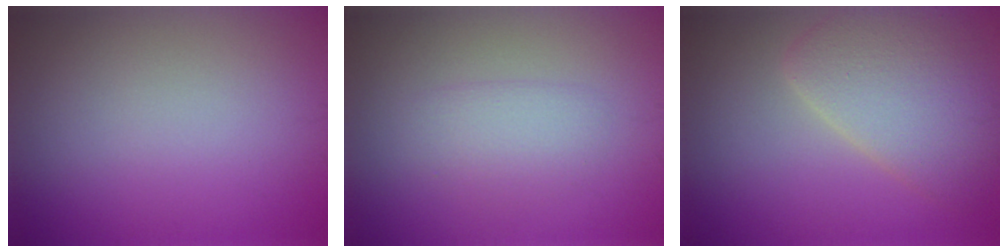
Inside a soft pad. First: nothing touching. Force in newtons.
{"total": 2.0, "press": 2.0, "slide": 0.1}
{"total": 5.5, "press": 5.5, "slide": 0.3}